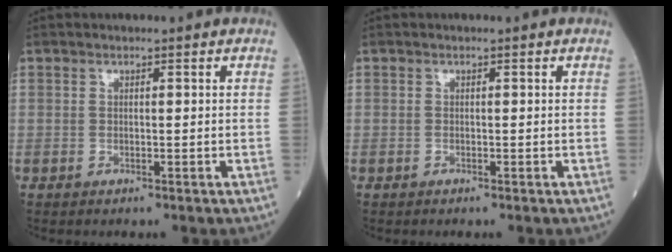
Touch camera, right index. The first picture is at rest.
{"total": 0.0}